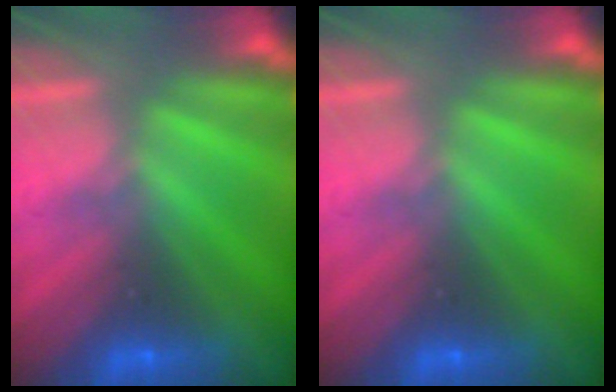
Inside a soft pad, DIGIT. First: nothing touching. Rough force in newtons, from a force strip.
{"total": 0.0}